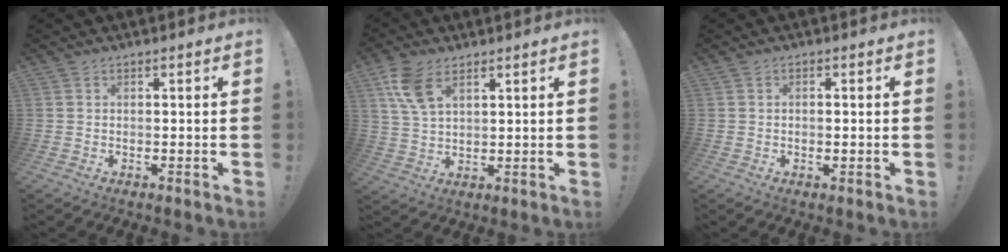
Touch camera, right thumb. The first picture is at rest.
{"total": 9.4, "force": [5.0, 5.1, 6.1], "torque": [-0.122, -0.015, 0.096]}
{"total": 0.9, "force": [-0.3, 0.4, 0.8], "torque": [-0.009, 0.000, -0.006]}